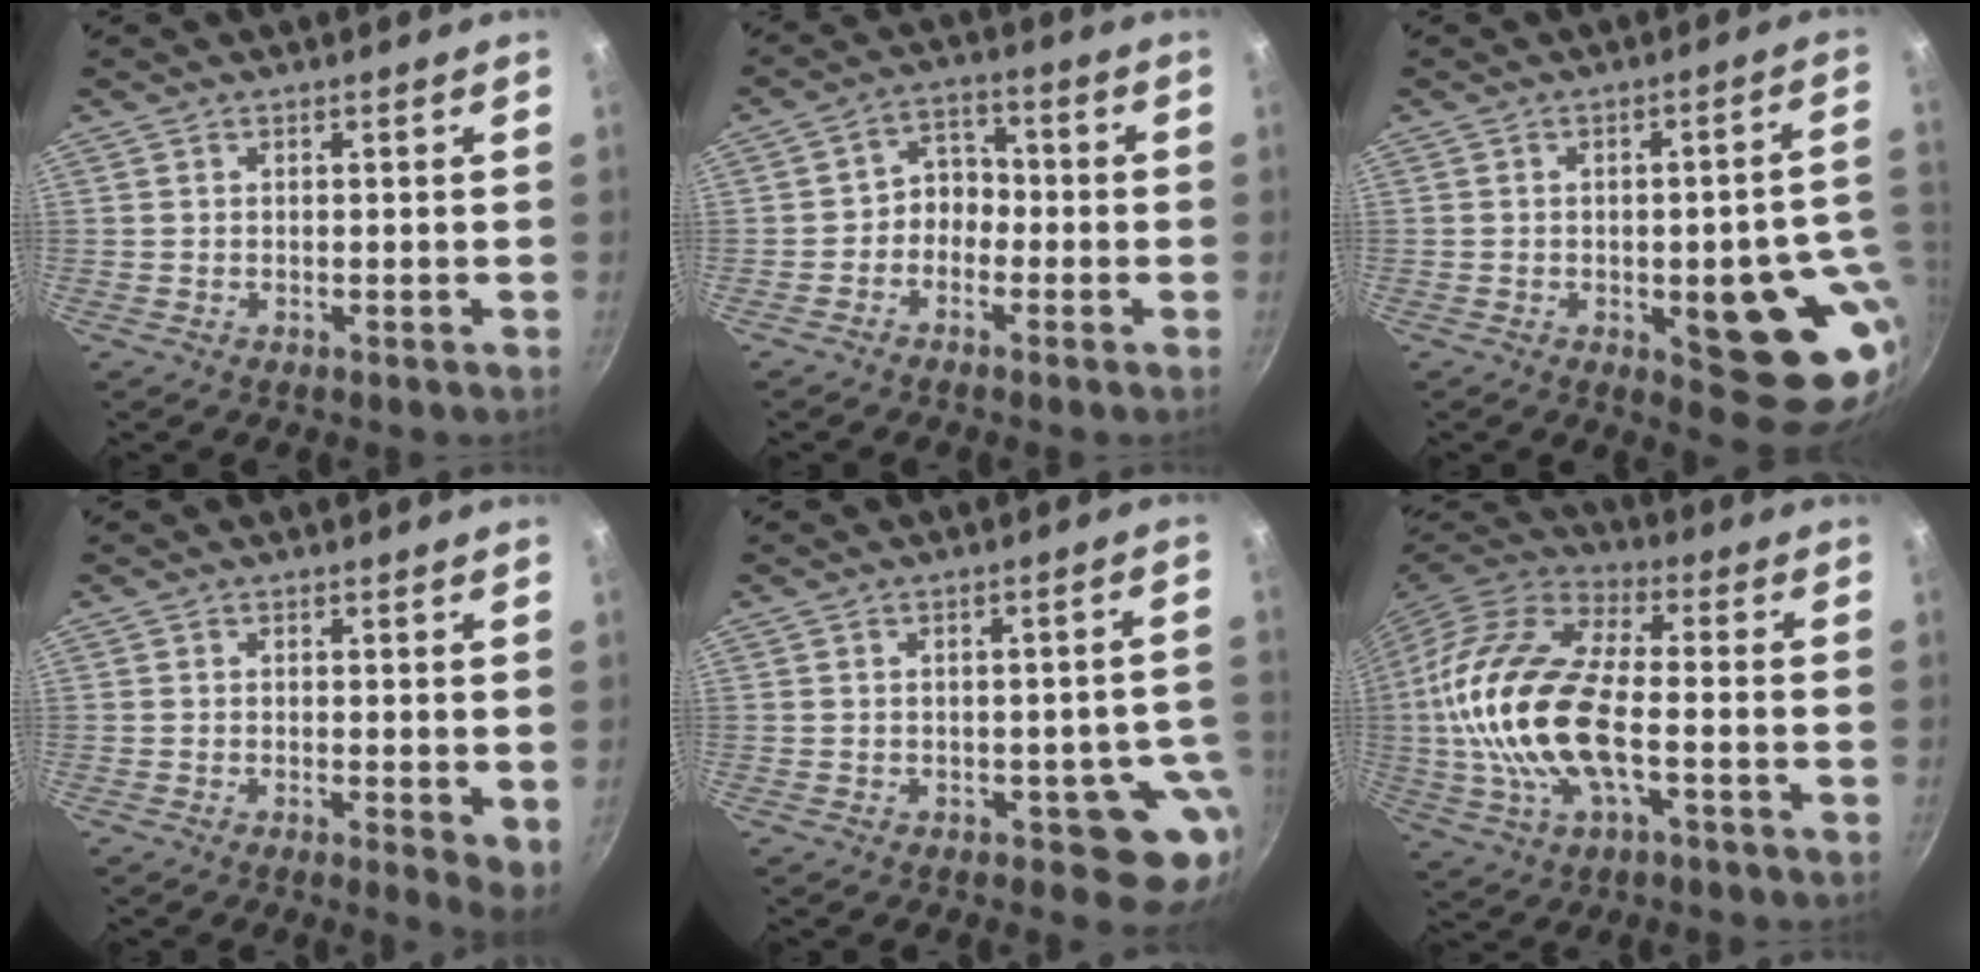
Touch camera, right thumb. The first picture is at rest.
{"total": 5.2, "force": [-1.7, 4.2, 2.6], "torque": [-0.005, 0.035, -0.040]}
{"total": 17.4, "force": [-2.8, 6.9, 15.7], "torque": [-0.132, 0.005, -0.033]}
{"total": 4.1, "force": [0.0, 1.4, 3.9], "torque": [-0.048, -0.012, -0.002]}
{"total": 7.4, "force": [-2.6, 4.6, 5.1], "torque": [-0.004, 0.024, -0.026]}
{"total": 21.6, "force": [-2.2, 10.3, 18.9], "torque": [-0.375, 0.026, -0.054]}